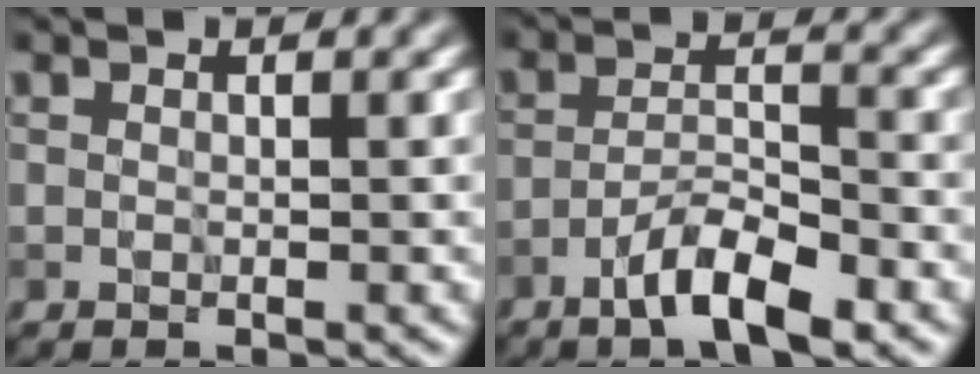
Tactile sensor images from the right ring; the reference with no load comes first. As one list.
[{"total": 4.7, "force": [-3.1, 1.2, 3.3], "torque": [-0.056, 0.009, -0.061]}]